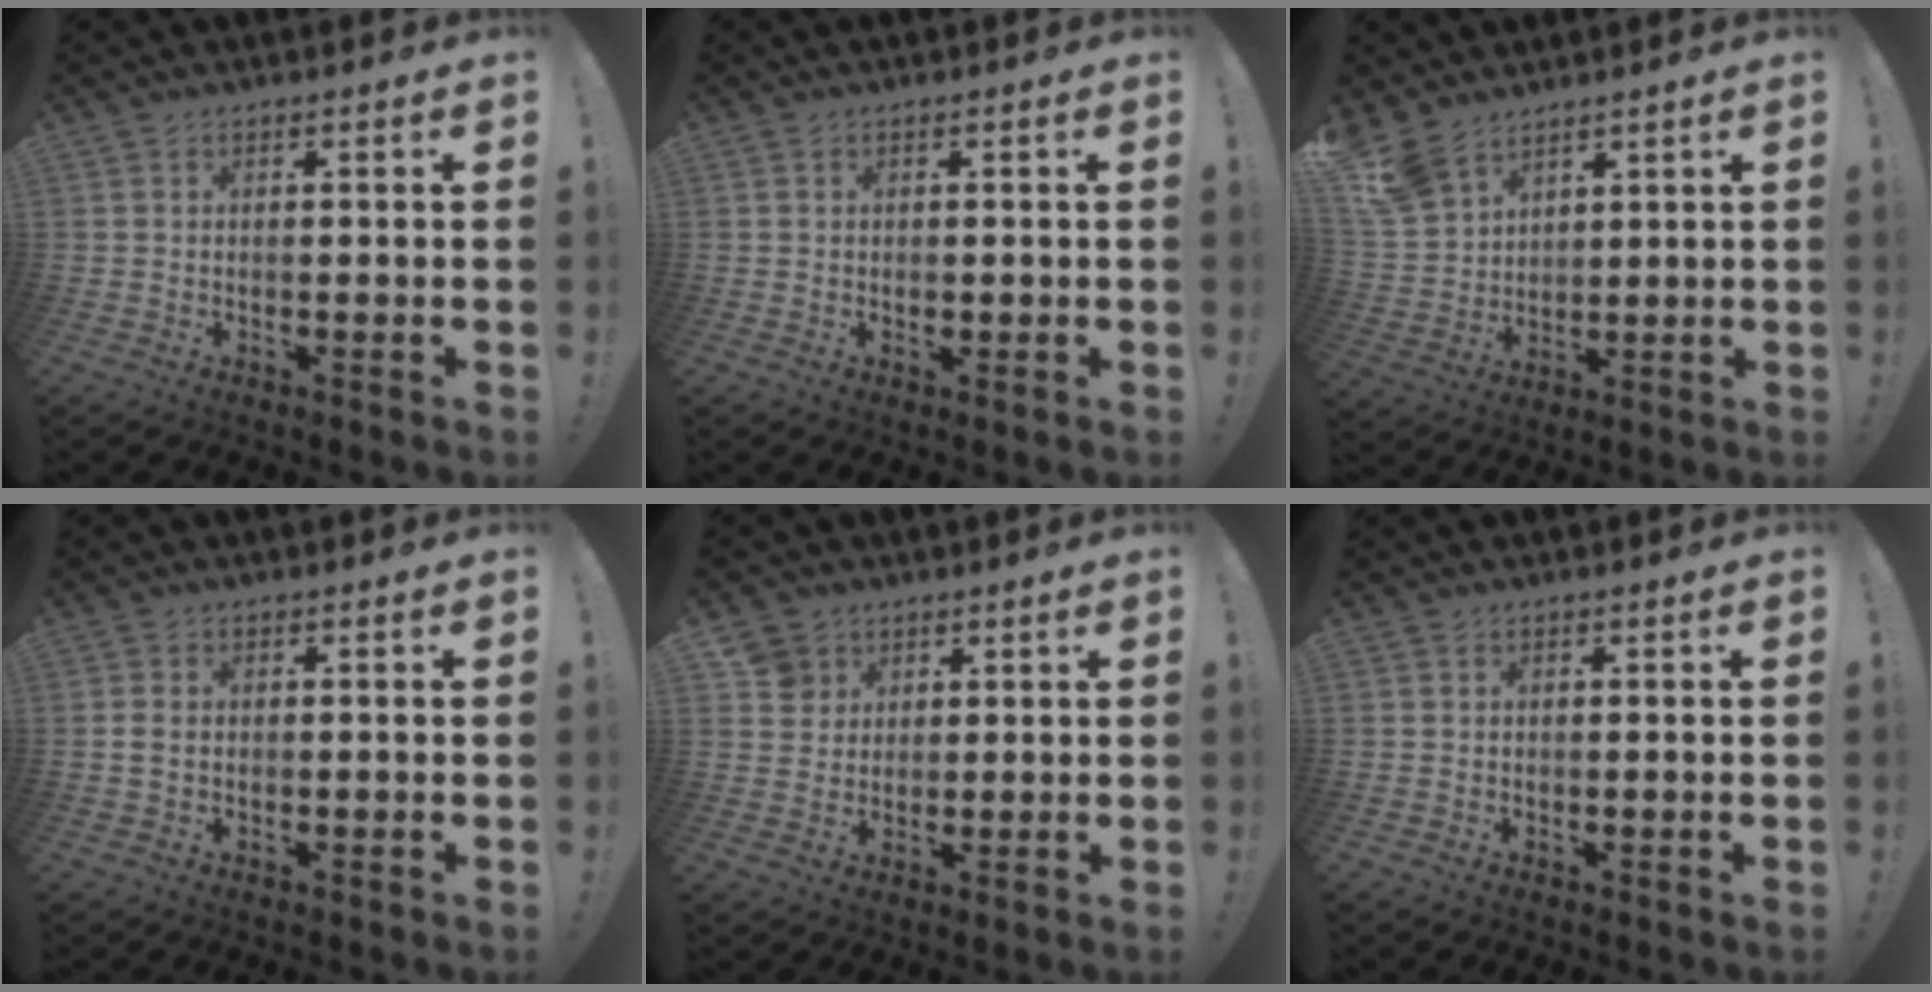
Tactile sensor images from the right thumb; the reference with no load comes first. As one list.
[{"total": 0.6, "force": [-0.1, 0.4, 0.4], "torque": [-0.001, -0.002, -0.004]}, {"total": 9.2, "force": [7.0, 5.0, 3.4], "torque": [-0.073, -0.042, 0.142]}, {"total": 1.8, "force": [0.0, 1.3, 1.3], "torque": [-0.027, 0.006, 0.002]}, {"total": 5.4, "force": [2.8, 4.6, 0.5], "torque": [0.001, -0.016, 0.055]}, {"total": 0.0}]